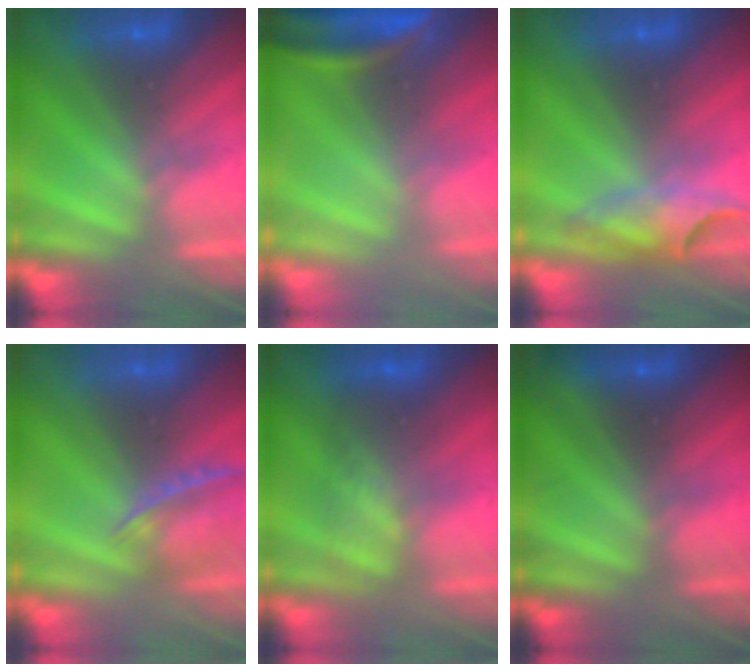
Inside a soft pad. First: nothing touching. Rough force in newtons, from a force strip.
{"total": 3.8}
{"total": 3.7}
{"total": 5.9}
{"total": 3.5}
{"total": 1.7}